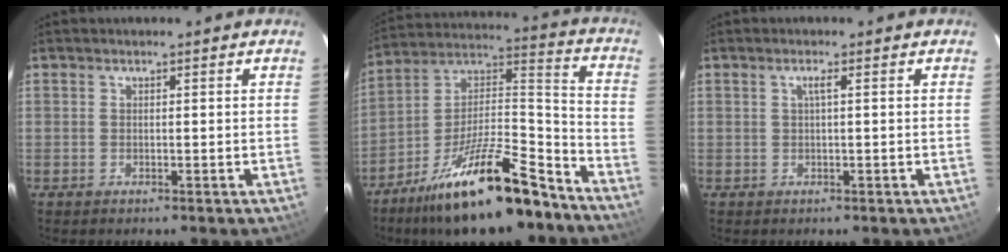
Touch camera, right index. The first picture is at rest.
{"total": 21.6, "force": [-15.9, 5.2, 13.7], "torque": [-0.232, 0.015, -0.259]}
{"total": 1.1, "force": [0.2, -0.2, 1.0], "torque": [-0.018, 0.003, 0.002]}